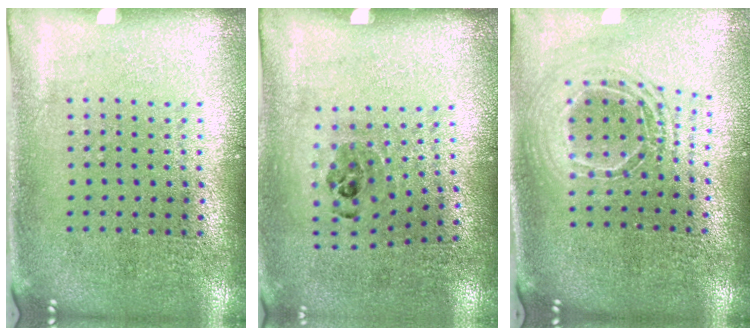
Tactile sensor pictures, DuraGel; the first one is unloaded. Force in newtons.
{"total": 1.0, "press": 0.7, "slide": 0.7}
{"total": 1.8, "press": 1.5, "slide": 1.1}